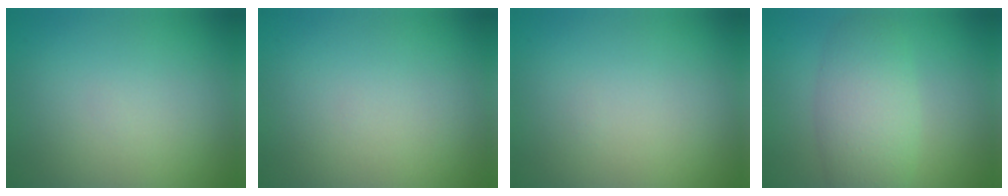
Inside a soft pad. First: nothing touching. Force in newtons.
{"total": 0.0}
{"total": 0.0}
{"total": 5.5, "press": 5.5, "slide": 0.2}